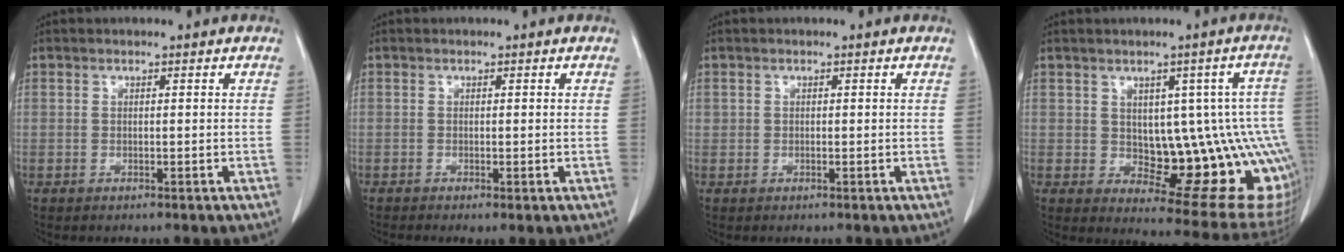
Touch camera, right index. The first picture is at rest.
{"total": 1.4, "force": [-0.5, 0.2, 1.2], "torque": [-0.021, -0.005, -0.008]}
{"total": 0.0}
{"total": 15.8, "force": [-1.1, 5.8, 14.6], "torque": [-0.127, 0.017, 0.006]}